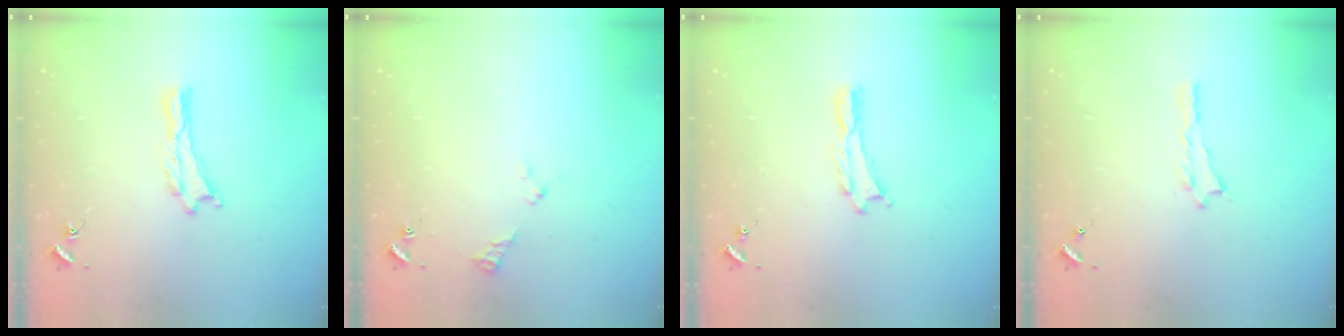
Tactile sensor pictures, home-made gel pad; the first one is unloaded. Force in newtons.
{"total": 2.5, "press": 2.5, "slide": 0.3}
{"total": 0.0}
{"total": 0.0}